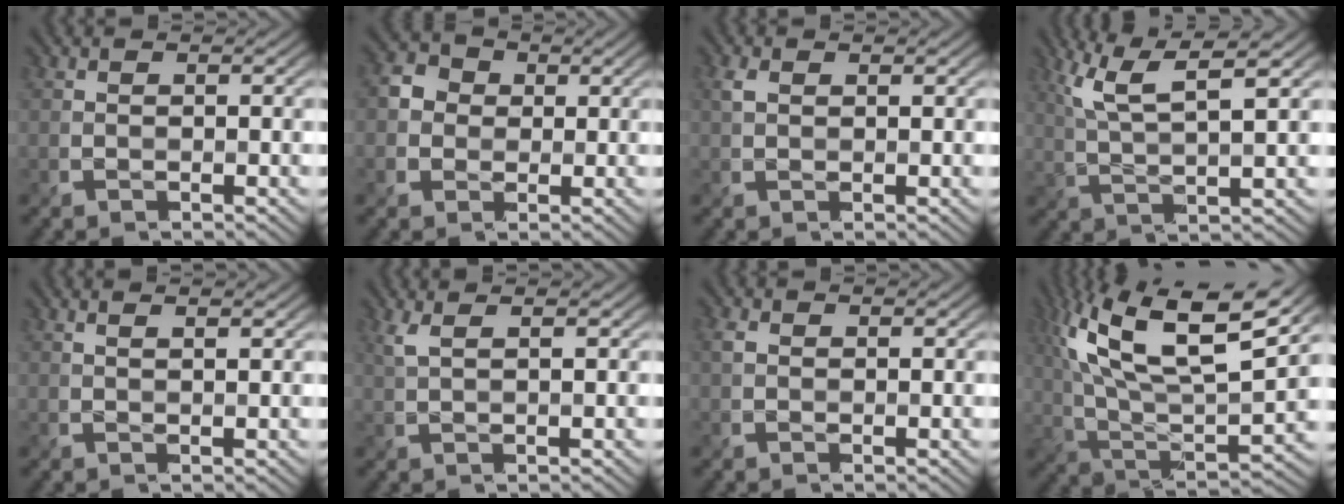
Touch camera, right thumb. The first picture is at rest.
{"total": 3.4, "force": [0.1, 3.2, 1.2], "torque": [-0.032, 0.004, -0.006]}
{"total": 1.5, "force": [0.6, 0.9, 1.1], "torque": [-0.033, 0.002, 0.014]}
{"total": 8.1, "force": [4.0, 1.9, 6.7], "torque": [-0.144, 0.009, 0.082]}
{"total": 2.0, "force": [1.3, 0.6, 1.4], "torque": [-0.013, 0.000, 0.012]}
{"total": 2.5, "force": [1.2, 0.7, 2.0], "torque": [-0.038, 0.007, 0.026]}
{"total": 1.4, "force": [0.3, 1.1, 0.9], "torque": [-0.026, -0.001, 0.008]}
{"total": 16.2, "force": [7.2, 6.0, 13.2], "torque": [-0.293, 0.008, 0.138]}